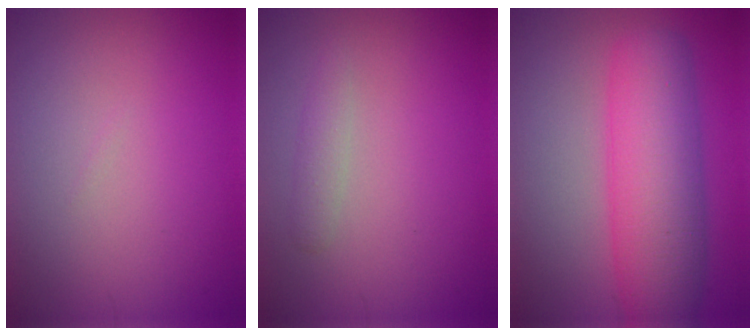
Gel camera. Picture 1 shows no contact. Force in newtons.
{"total": 1.3, "press": 1.3, "slide": 0.0}
{"total": 8.4, "press": 8.4, "slide": 0.2}